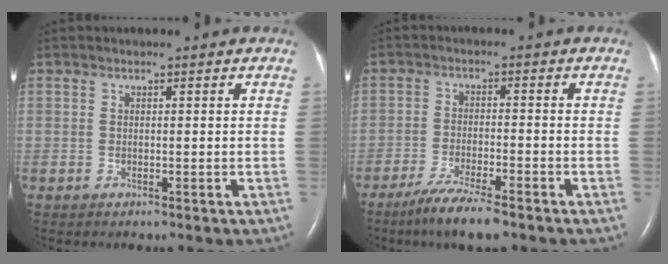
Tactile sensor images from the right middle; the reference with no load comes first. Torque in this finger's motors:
{"motor_torque": [0.55, -0.52, 0.31, 0.07]}